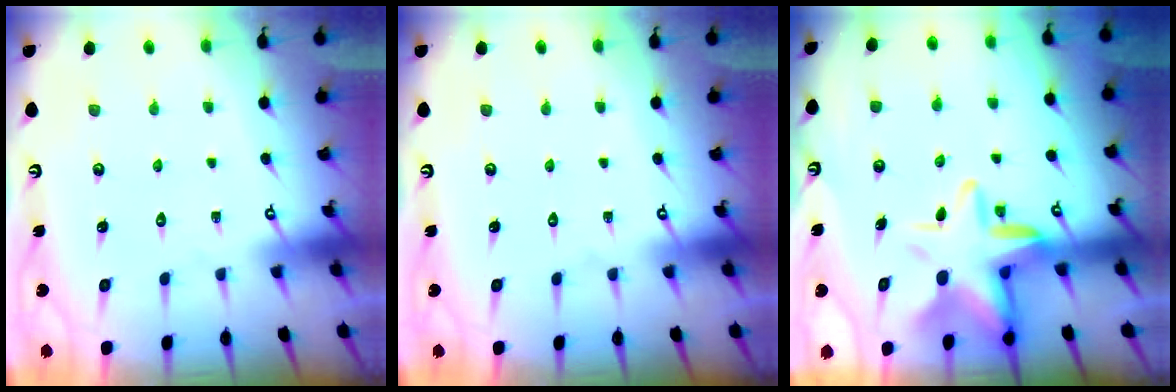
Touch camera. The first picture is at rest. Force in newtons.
{"total": 0.0}
{"total": 11.1, "press": 10.8, "slide": 2.6}